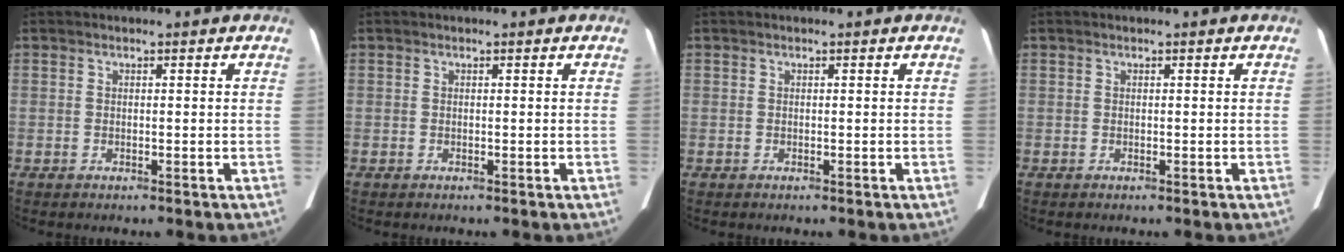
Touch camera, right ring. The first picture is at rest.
{"total": 0.0}
{"total": 0.0}
{"total": 0.0}